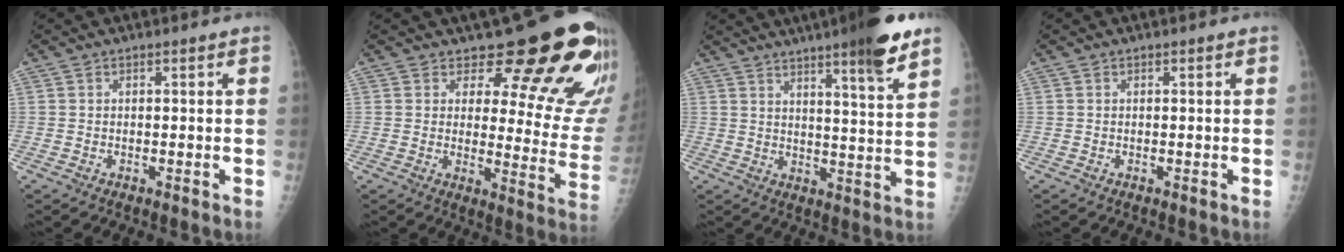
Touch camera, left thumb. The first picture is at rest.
{"total": 18.3, "force": [14.5, 6.6, 9.0], "torque": [-0.057, -0.117, 0.157]}
{"total": 13.8, "force": [9.3, 1.1, 10.1], "torque": [-0.135, -0.042, 0.126]}
{"total": 0.0}